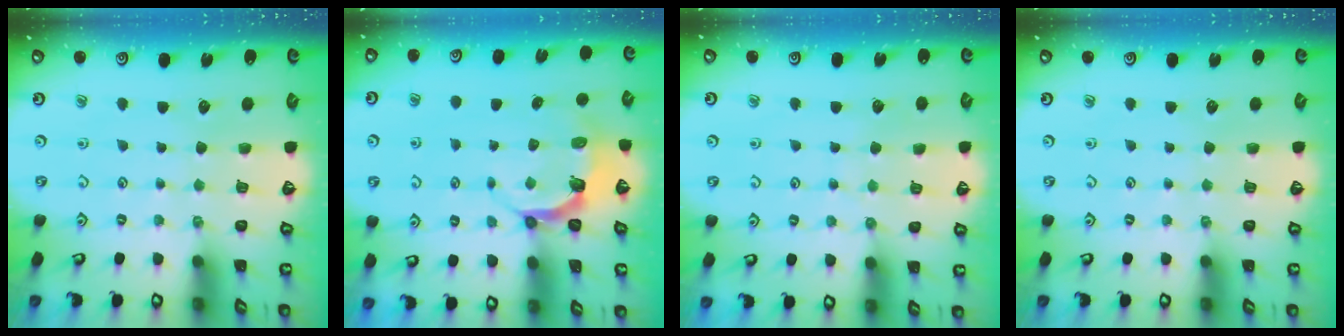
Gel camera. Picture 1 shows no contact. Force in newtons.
{"total": 5.5, "press": 4.5, "slide": 3.1}
{"total": 5.3, "press": 5.3, "slide": 0.6}
{"total": 0.0}